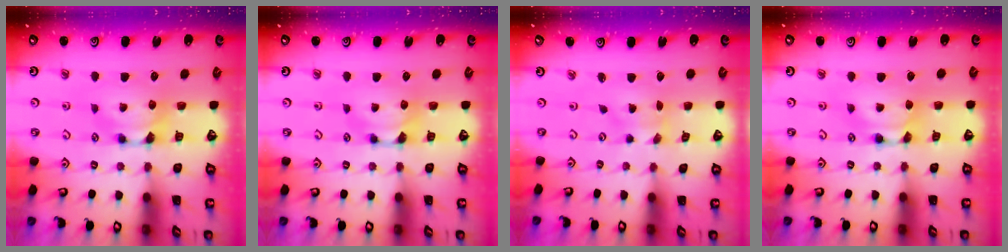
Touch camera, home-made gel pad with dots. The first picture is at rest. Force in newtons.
{"total": 0.0}
{"total": 2.7, "press": 2.6, "slide": 1.0}
{"total": 1.6, "press": 1.6, "slide": 0.2}